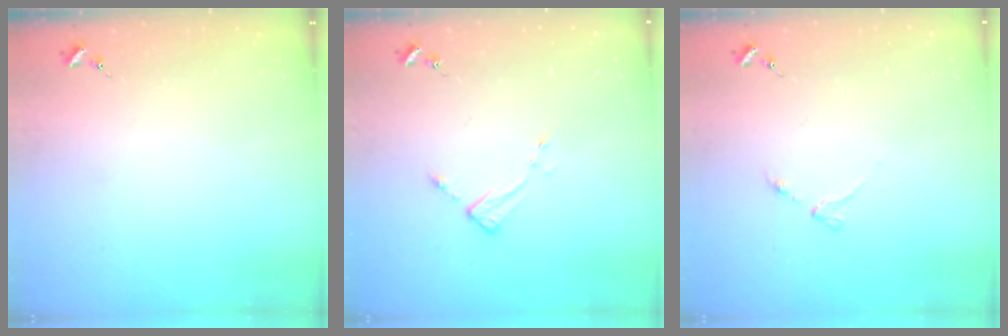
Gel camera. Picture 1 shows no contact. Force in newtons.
{"total": 3.8, "press": 3.8, "slide": 0.3}
{"total": 3.2, "press": 3.1, "slide": 0.5}